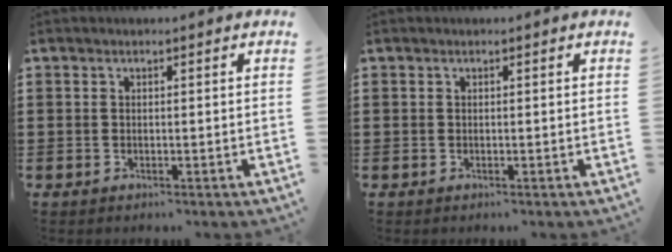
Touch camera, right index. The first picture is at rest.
{"total": 0.0}